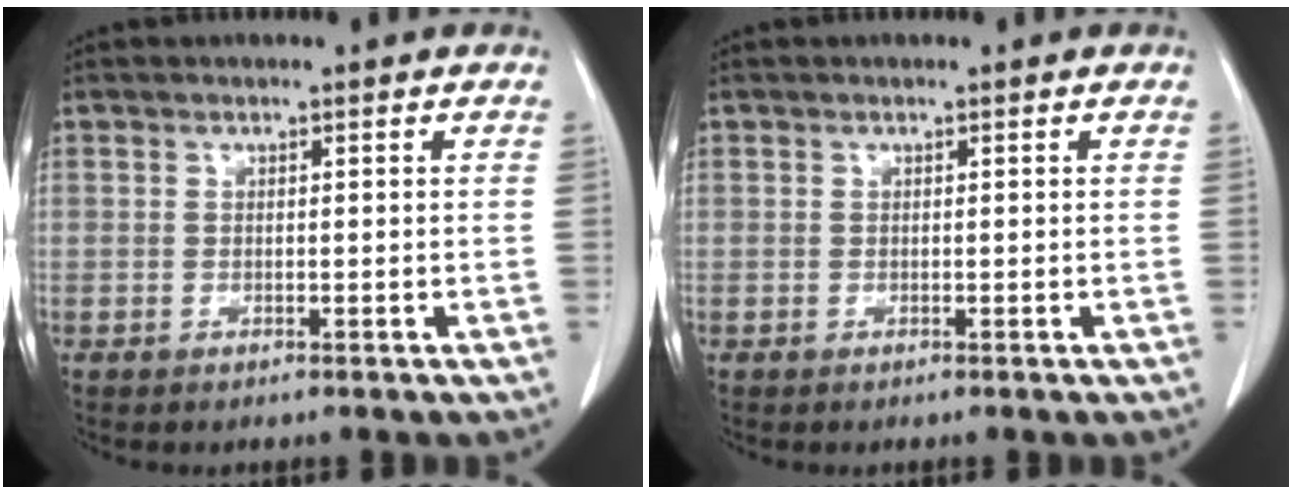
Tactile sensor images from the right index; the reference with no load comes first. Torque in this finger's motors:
{"motor_torque": [0.00, 0.00, 0.00, 0.00]}